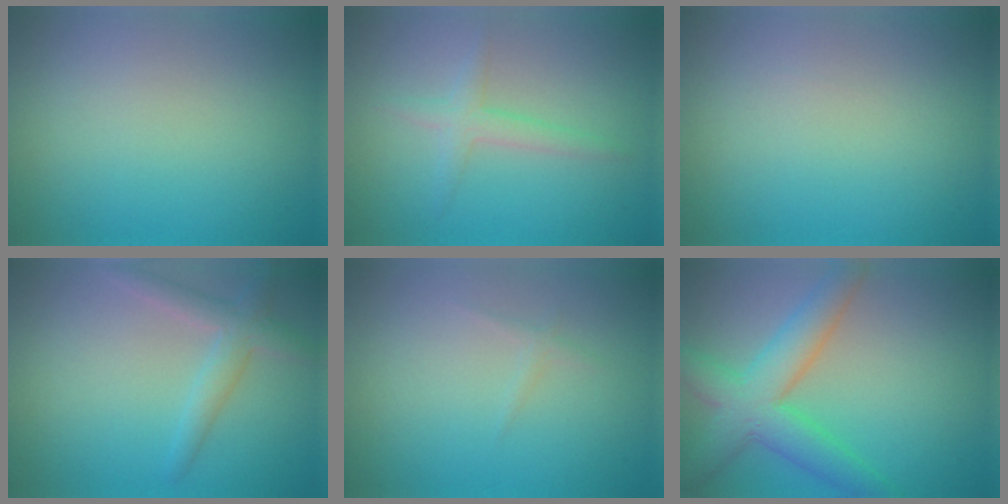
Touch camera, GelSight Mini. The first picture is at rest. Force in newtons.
{"total": 1.9, "press": 1.9, "slide": 0.1}
{"total": 0.0}
{"total": 2.8, "press": 2.8, "slide": 0.2}
{"total": 0.6, "press": 0.6, "slide": 0.0}
{"total": 6.2, "press": 6.2, "slide": 0.2}